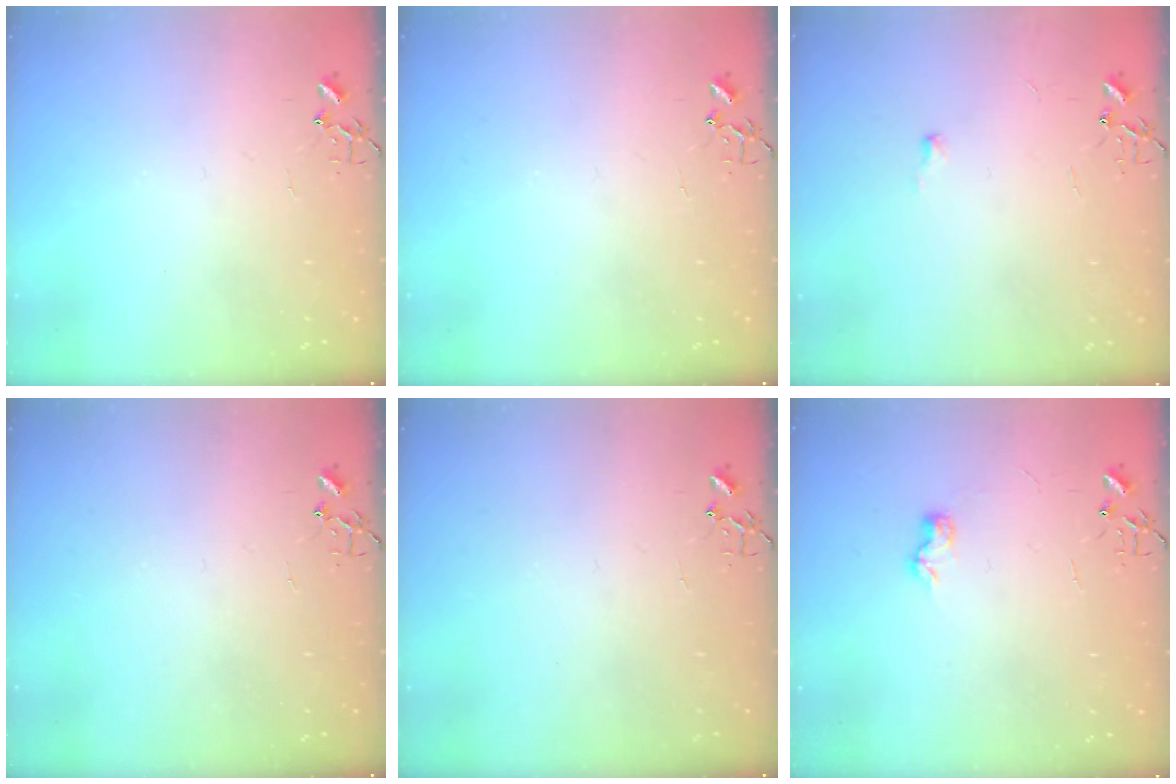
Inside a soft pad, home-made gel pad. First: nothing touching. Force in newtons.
{"total": 0.0}
{"total": 3.6, "press": 3.5, "slide": 0.5}
{"total": 0.0}
{"total": 0.0}
{"total": 6.9, "press": 6.9, "slide": 0.8}